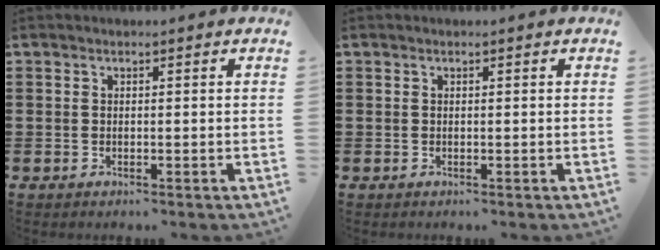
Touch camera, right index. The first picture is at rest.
{"total": 0.0}